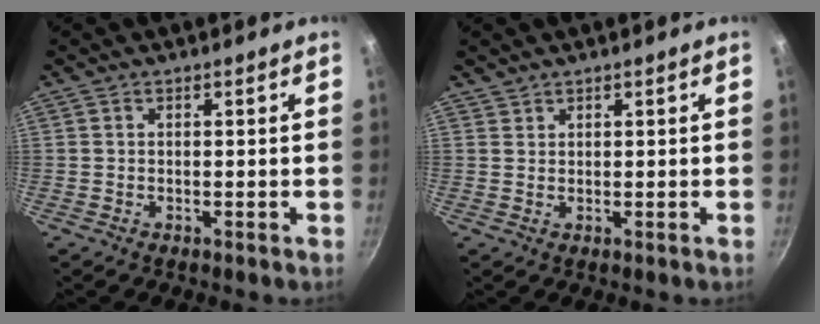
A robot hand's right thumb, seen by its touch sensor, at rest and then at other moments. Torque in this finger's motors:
{"motor_torque": [-1.16, -0.25, -0.53, 0.72, -0.24]}